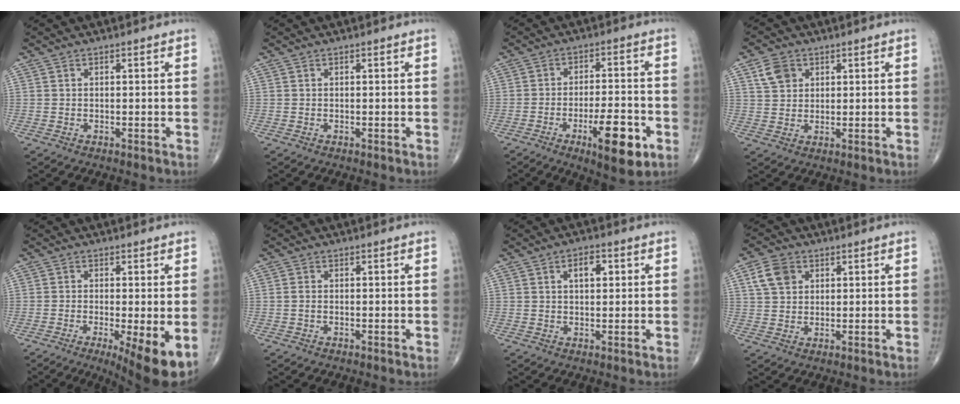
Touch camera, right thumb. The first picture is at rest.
{"total": 0.0}
{"total": 12.3, "force": [-5.2, 3.8, 10.5], "torque": [-0.152, 0.017, -0.073]}
{"total": 4.9, "force": [2.2, 3.8, 2.2], "torque": [-0.027, -0.004, 0.043]}
{"total": 9.5, "force": [-3.3, 1.9, 8.7], "torque": [-0.129, -0.022, -0.049]}
{"total": 0.9, "force": [-0.1, 0.5, 0.7], "torque": [-0.016, 0.000, -0.002]}
{"total": 4.2, "force": [1.4, 2.2, 3.3], "torque": [-0.043, 0.001, 0.019]}
{"total": 5.8, "force": [2.2, 4.3, 3.1], "torque": [-0.047, 0.001, 0.041]}